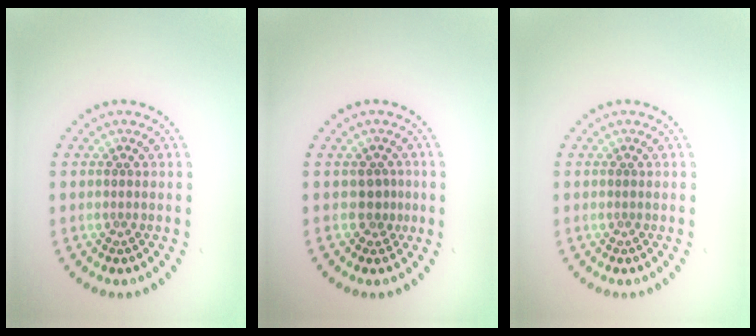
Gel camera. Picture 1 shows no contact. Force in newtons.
{"total": 1.7, "press": 1.2, "slide": 1.2}
{"total": 0.0}